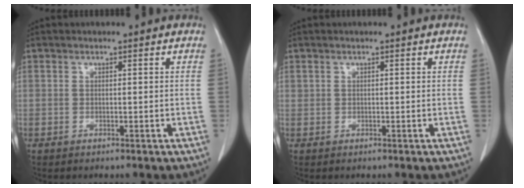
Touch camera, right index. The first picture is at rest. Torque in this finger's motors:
{"motor_torque": [0.38, 0.19, 0.21, 0.08]}